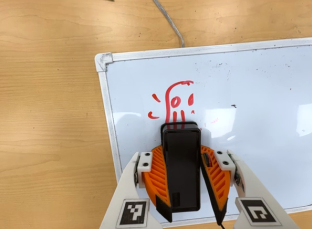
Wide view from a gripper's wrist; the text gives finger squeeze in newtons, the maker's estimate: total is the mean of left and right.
{"total": 10.1, "left": 9.8, "right": 10.4}